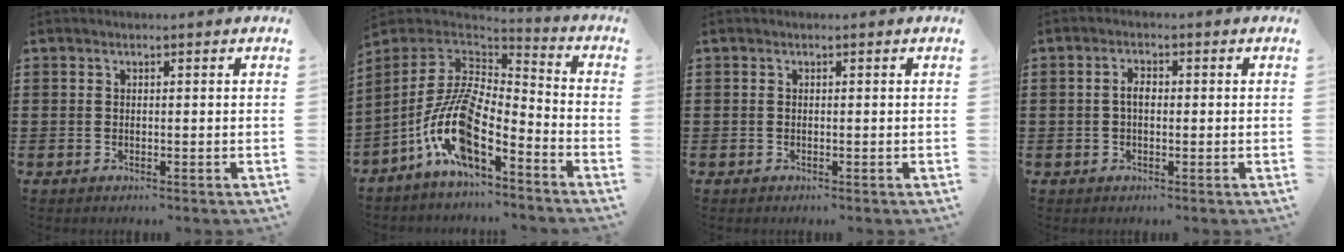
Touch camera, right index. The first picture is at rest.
{"total": 13.0, "force": [-6.7, 4.7, 10.1], "torque": [-0.231, -0.002, -0.142]}
{"total": 0.0}
{"total": 2.3, "force": [-0.1, 1.1, 2.0], "torque": [-0.038, 0.003, -0.003]}